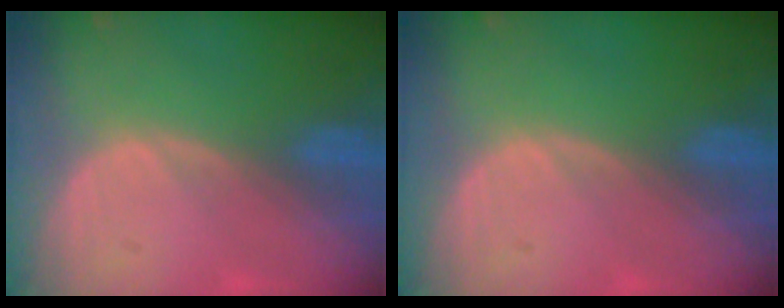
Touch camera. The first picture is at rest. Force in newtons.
{"total": 0.0}